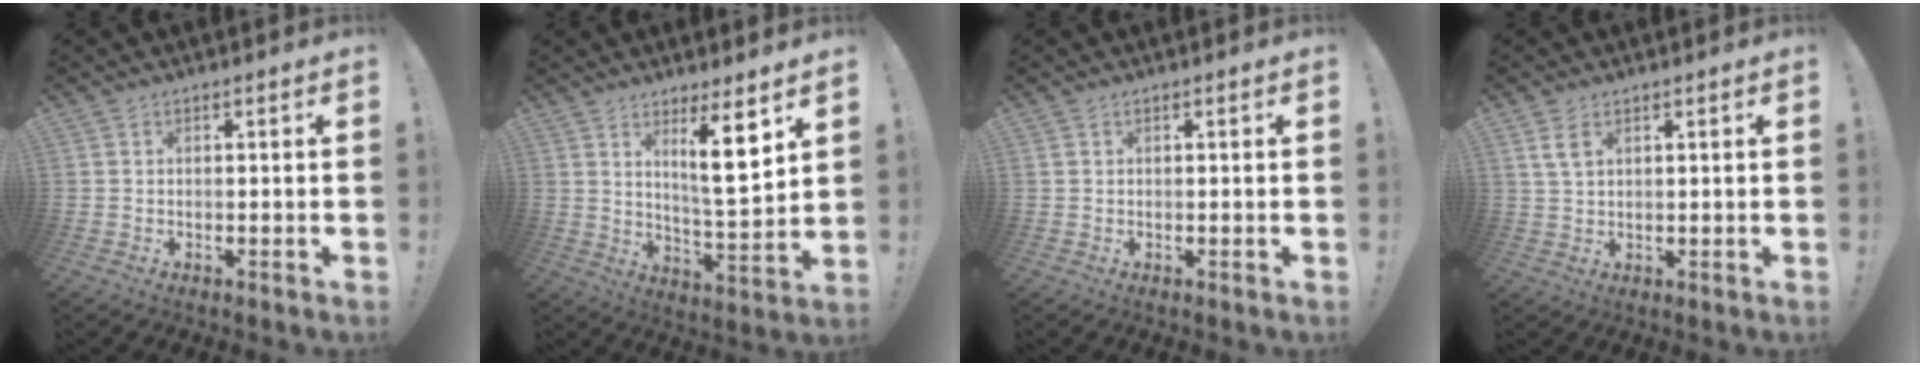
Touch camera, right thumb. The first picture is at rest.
{"total": 11.6, "force": [5.9, 1.7, 9.8], "torque": [-0.151, -0.033, 0.093]}
{"total": 0.0}
{"total": 4.5, "force": [2.4, 2.6, 2.8], "torque": [-0.045, -0.007, 0.046]}